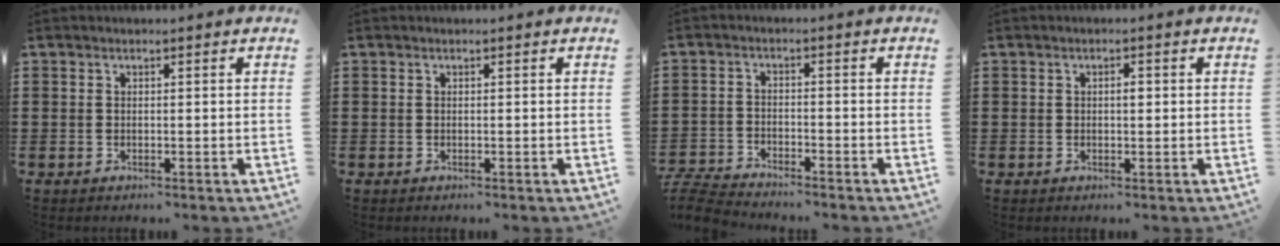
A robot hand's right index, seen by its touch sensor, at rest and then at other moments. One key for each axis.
{"total": 0.0}
{"total": 4.5, "fx": -4.5, "fy": 0.3, "fz": 0.5, "tx": -0.030, "ty": -0.005, "tz": -0.098}
{"total": 1.3, "fx": 0.1, "fy": 0.5, "fz": 1.2, "tx": -0.023, "ty": 0.004, "tz": 0.000}